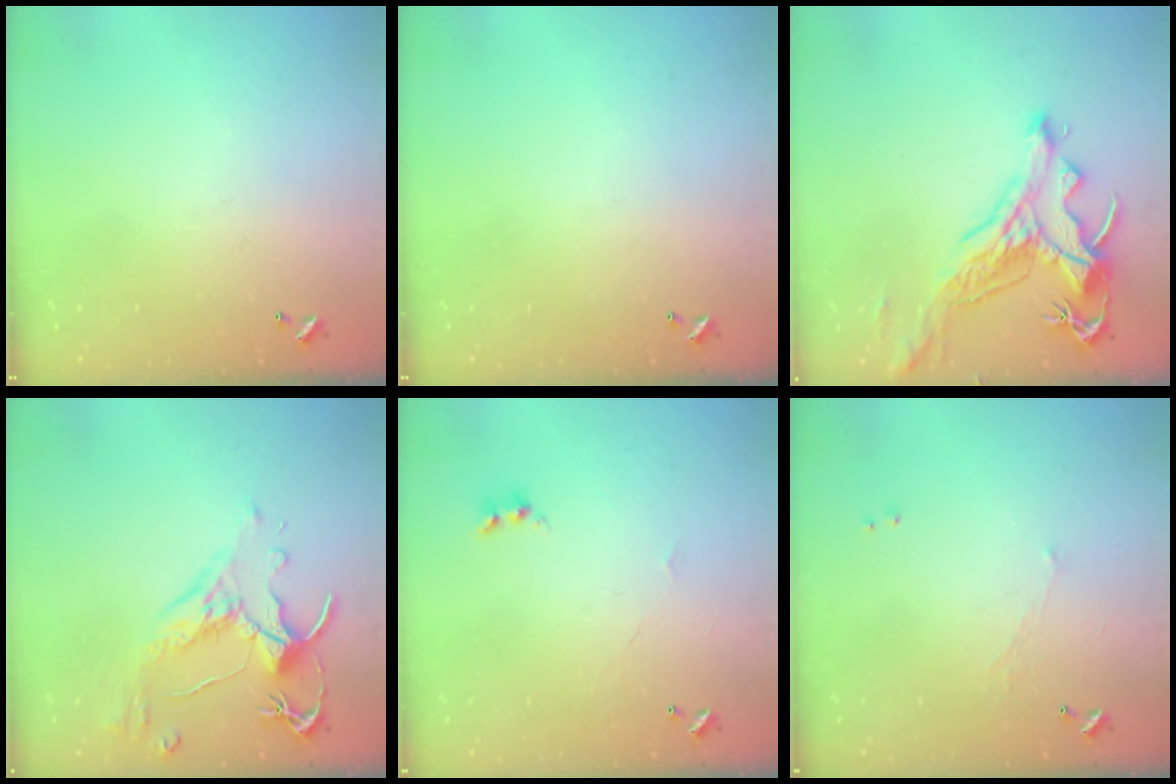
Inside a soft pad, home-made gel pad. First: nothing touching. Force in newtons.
{"total": 0.0}
{"total": 2.2, "press": 1.7, "slide": 1.3}
{"total": 2.5, "press": 2.1, "slide": 1.4}
{"total": 2.1, "press": 2.0, "slide": 0.5}
{"total": 0.6, "press": 0.2, "slide": 0.5}